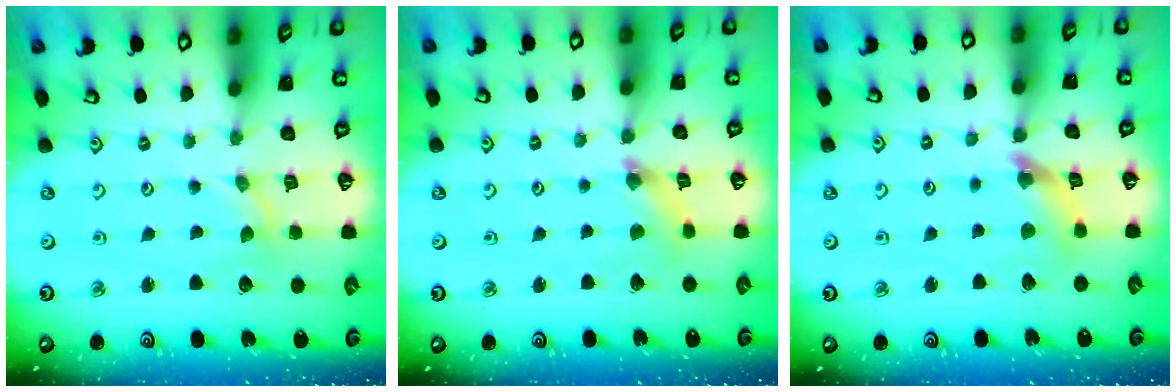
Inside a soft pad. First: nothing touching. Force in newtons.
{"total": 2.5, "press": 2.4, "slide": 0.4}
{"total": 8.2, "press": 8.1, "slide": 0.6}